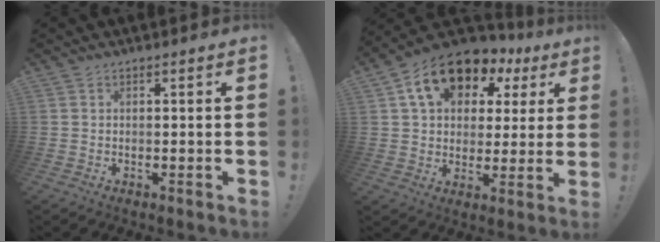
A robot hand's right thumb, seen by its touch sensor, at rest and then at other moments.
{"total": 16.6, "force": [8.3, 11.1, 9.1], "torque": [-0.150, -0.030, 0.153]}